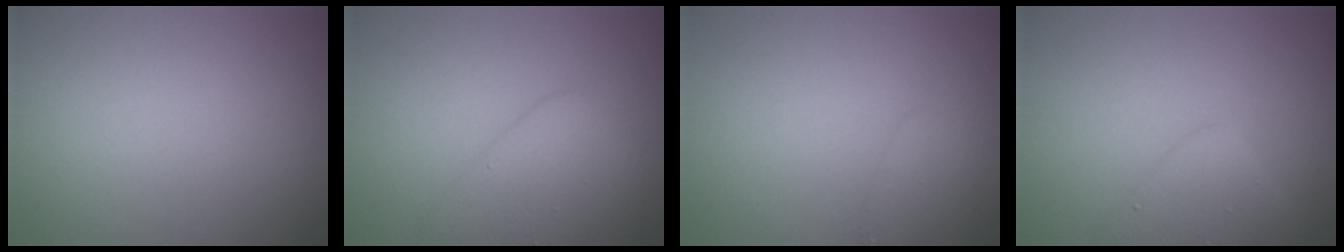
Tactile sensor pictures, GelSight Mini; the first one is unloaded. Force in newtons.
{"total": 4.1, "press": 4.0, "slide": 0.3}
{"total": 1.4, "press": 1.4, "slide": 0.1}
{"total": 2.8, "press": 2.8, "slide": 0.1}